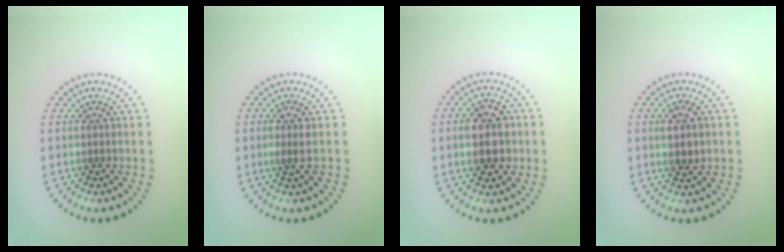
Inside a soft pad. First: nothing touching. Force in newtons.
{"total": 1.4, "press": 1.2, "slide": 0.7}
{"total": 4.8, "press": 4.8, "slide": 0.2}
{"total": 2.6, "press": 2.5, "slide": 0.6}